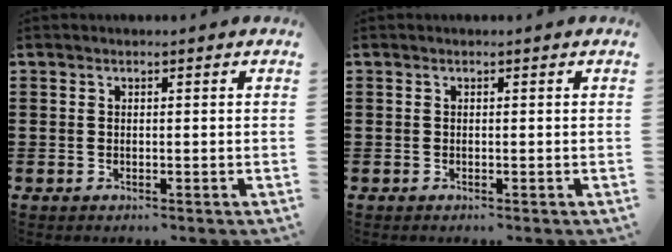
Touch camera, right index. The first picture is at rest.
{"total": 0.0}